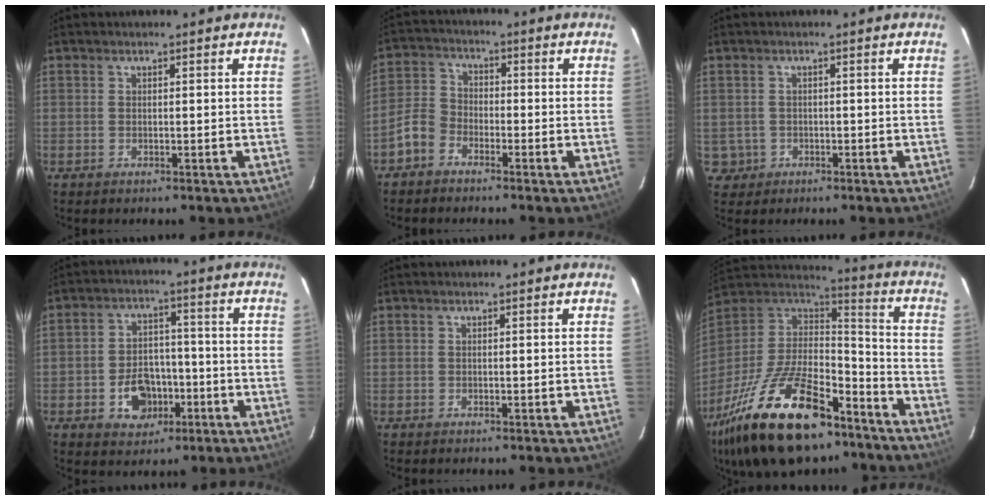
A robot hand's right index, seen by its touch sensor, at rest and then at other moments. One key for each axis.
{"total": 5.0, "fx": -3.3, "fy": 3.4, "fz": 1.7, "tx": -0.039, "ty": 0.020, "tz": -0.071}
{"total": 3.2, "fx": -0.6, "fy": 3.1, "fz": 0.3, "tx": -0.010, "ty": 0.008, "tz": -0.002}
{"total": 9.1, "fx": -3.6, "fy": 6.9, "fz": 4.8, "tx": -0.103, "ty": 0.020, "tz": -0.043}
{"total": 0.0}
{"total": 31.6, "fx": -20.2, "fy": 13.3, "fz": 20.3, "tx": -0.402, "ty": -0.022, "tz": -0.318}